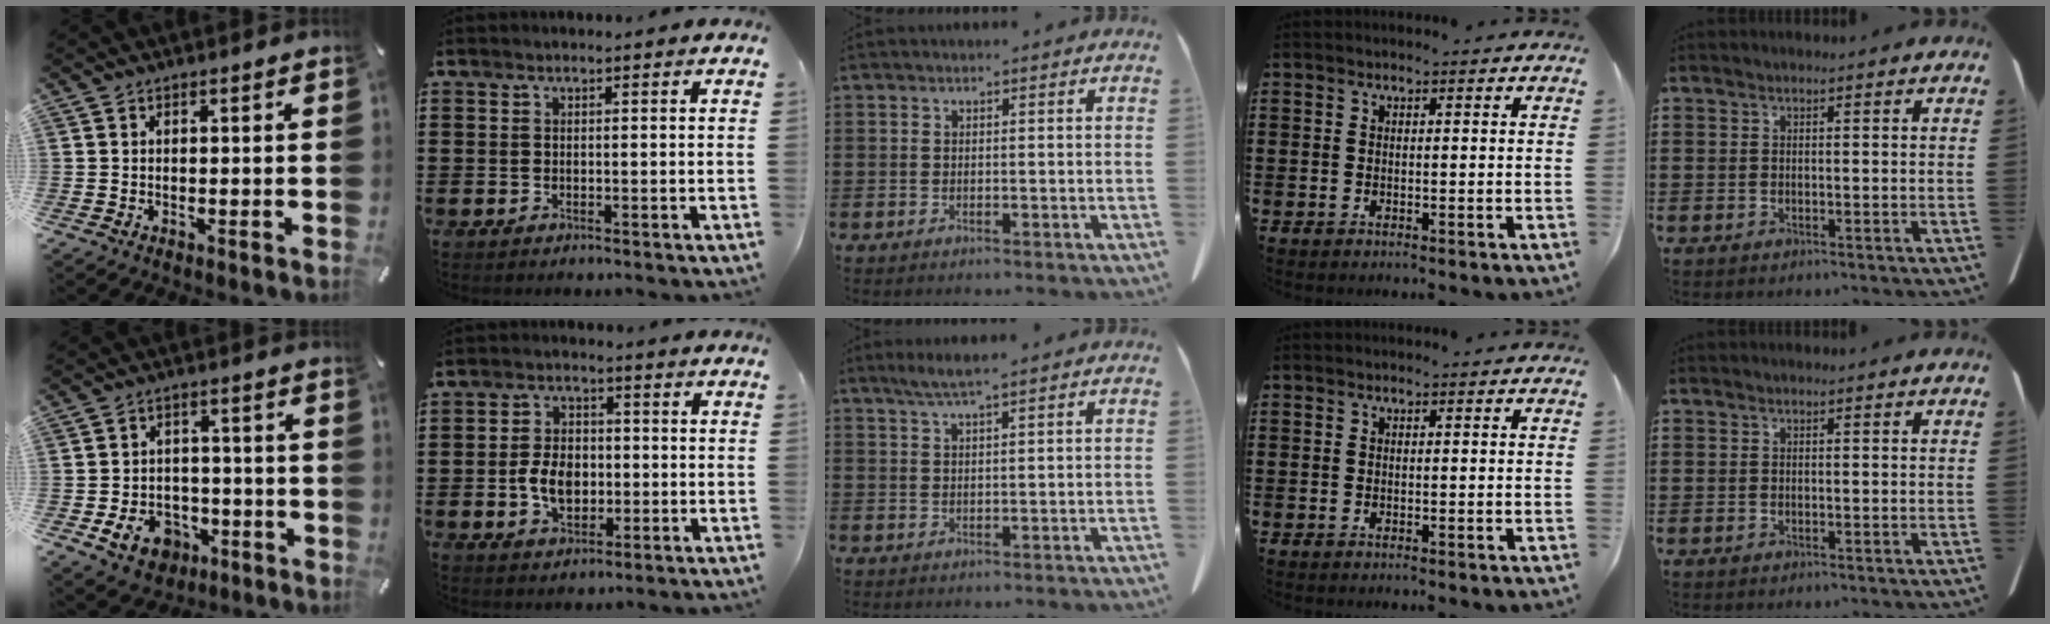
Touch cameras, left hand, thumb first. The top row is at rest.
{"thumb": {"total": 9.3, "force": [-4.1, 7.2, 4.3], "torque": [-0.091, 0.026, -0.073]}, "index": {"total": 6.4, "force": [-0.9, 4.2, 4.7], "torque": [-0.095, 0.002, -0.022]}, "middle": {"total": 2.6, "force": [1.9, -0.2, 1.8], "torque": [-0.037, 0.001, 0.034]}}